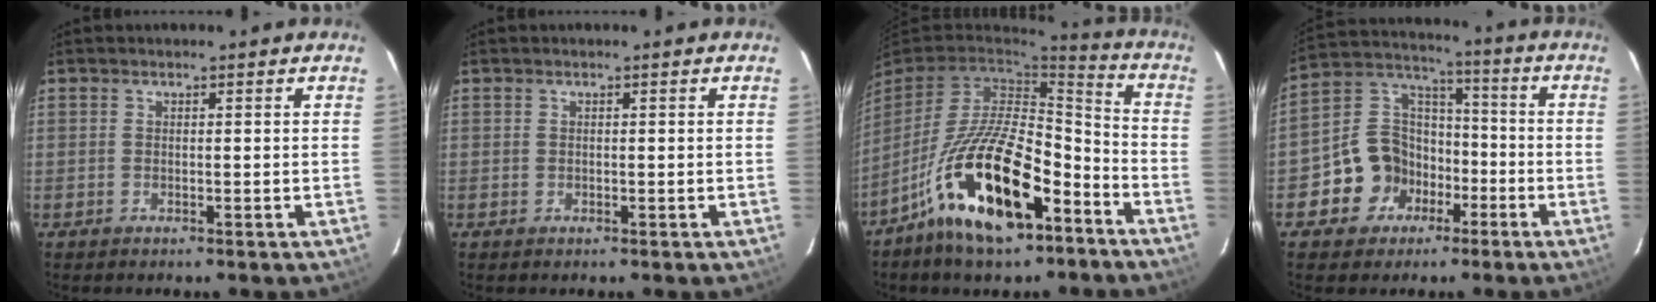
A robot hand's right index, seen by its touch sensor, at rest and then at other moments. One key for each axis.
{"total": 0.0}
{"total": 20.2, "fx": -11.5, "fy": 8.0, "fz": 14.6, "tx": -0.275, "ty": -0.010, "tz": -0.195}
{"total": 10.7, "fx": -4.6, "fy": 9.2, "fz": 3.0, "tx": -0.079, "ty": 0.043, "tz": -0.069}